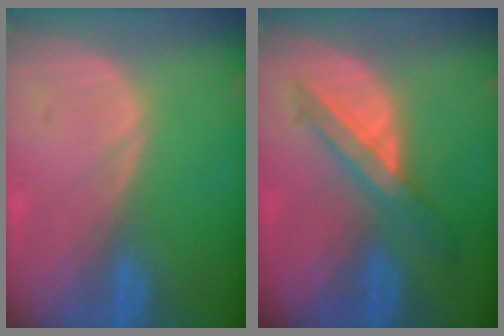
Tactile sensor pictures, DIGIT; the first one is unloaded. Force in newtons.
{"total": 5.8, "press": 5.5, "slide": 1.9}